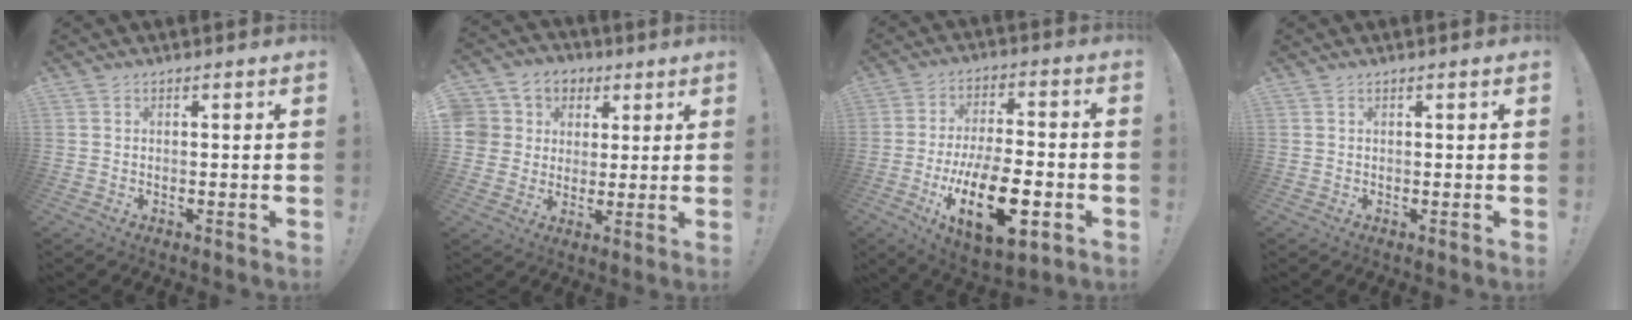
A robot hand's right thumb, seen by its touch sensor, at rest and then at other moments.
{"total": 8.6, "force": [1.7, 8.2, 2.0], "torque": [-0.039, -0.005, 0.040]}
{"total": 21.1, "force": [-7.3, 9.2, 17.6], "torque": [-0.302, 0.024, -0.110]}
{"total": 0.0}